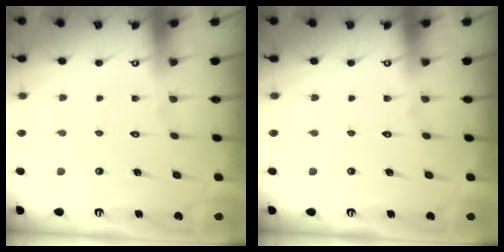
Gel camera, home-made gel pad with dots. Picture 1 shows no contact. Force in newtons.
{"total": 0.0}